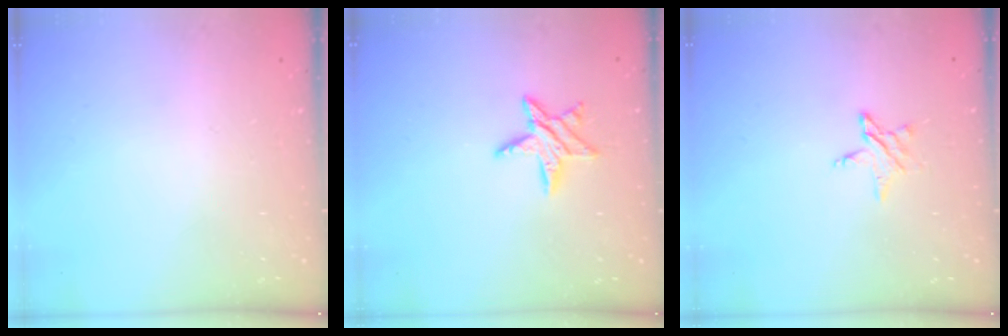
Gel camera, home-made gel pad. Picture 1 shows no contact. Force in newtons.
{"total": 8.2, "press": 8.2, "slide": 0.1}
{"total": 4.5, "press": 4.5, "slide": 0.4}